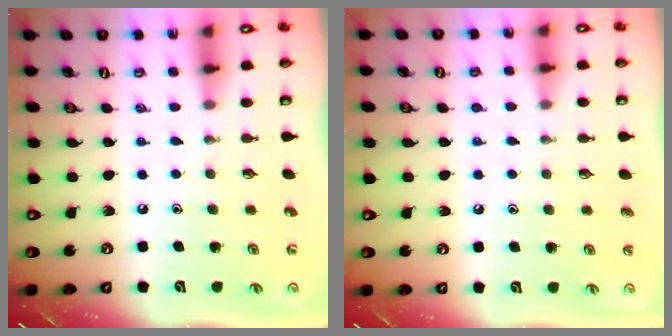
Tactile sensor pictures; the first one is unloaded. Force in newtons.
{"total": 3.1, "press": 3.1, "slide": 0.3}